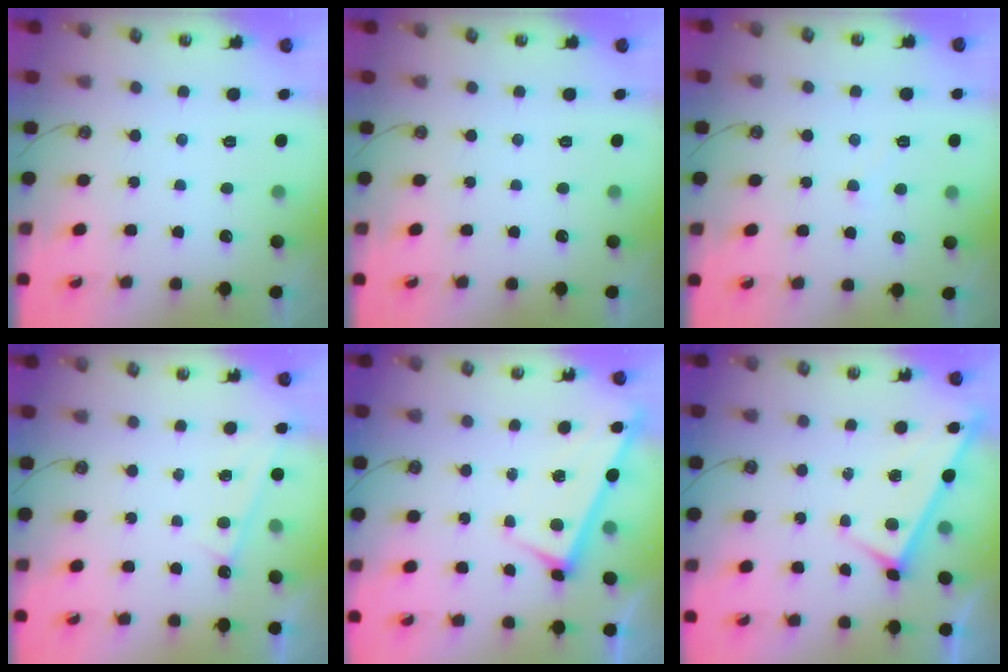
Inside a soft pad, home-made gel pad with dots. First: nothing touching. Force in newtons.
{"total": 0.0}
{"total": 5.1, "press": 5.0, "slide": 0.1}
{"total": 0.6, "press": 0.5, "slide": 0.1}
{"total": 2.9, "press": 2.9, "slide": 0.1}
{"total": 2.9, "press": 2.9, "slide": 0.3}